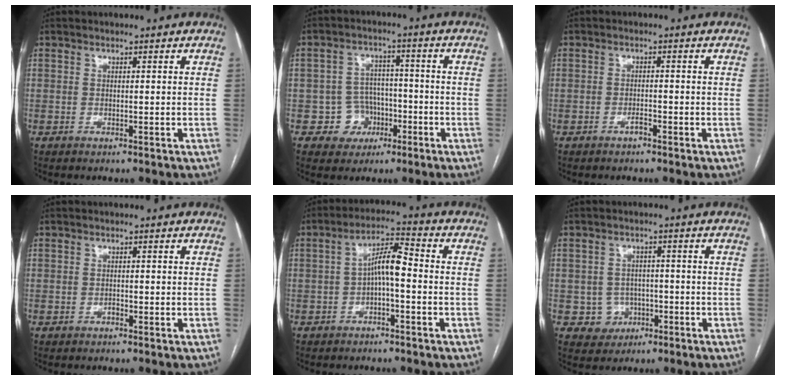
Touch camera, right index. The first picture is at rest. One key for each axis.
{"total": 6.2, "fx": -2.4, "fy": 5.7, "fz": 0.5, "tx": 0.006, "ty": 0.018, "tz": -0.031}
{"total": 1.4, "fx": -1.0, "fy": 0.5, "fz": 0.8, "tx": -0.010, "ty": 0.003, "tz": -0.017}
{"total": 0.7, "fx": -0.4, "fy": 0.5, "fz": 0.2, "tx": -0.002, "ty": 0.003, "tz": -0.008}
{"total": 6.0, "fx": -0.6, "fy": 1.5, "fz": 5.8, "tx": -0.104, "ty": 0.027, "tz": -0.014}
{"total": 4.5, "fx": -1.3, "fy": 4.4, "fz": 0.2, "tx": 0.010, "ty": 0.015, "tz": -0.012}